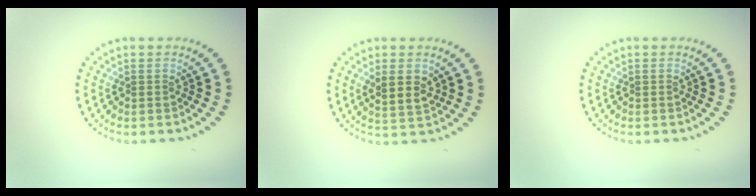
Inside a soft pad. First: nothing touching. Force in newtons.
{"total": 2.6, "press": 2.4, "slide": 1.0}
{"total": 0.0}